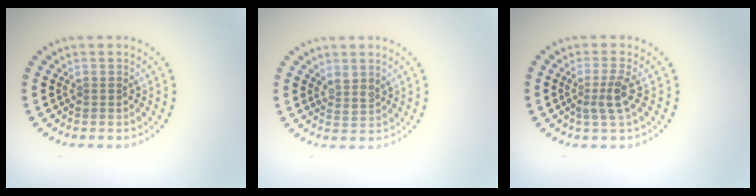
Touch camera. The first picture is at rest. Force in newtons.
{"total": 1.3, "press": 1.1, "slide": 0.6}
{"total": 2.2, "press": 1.8, "slide": 1.4}